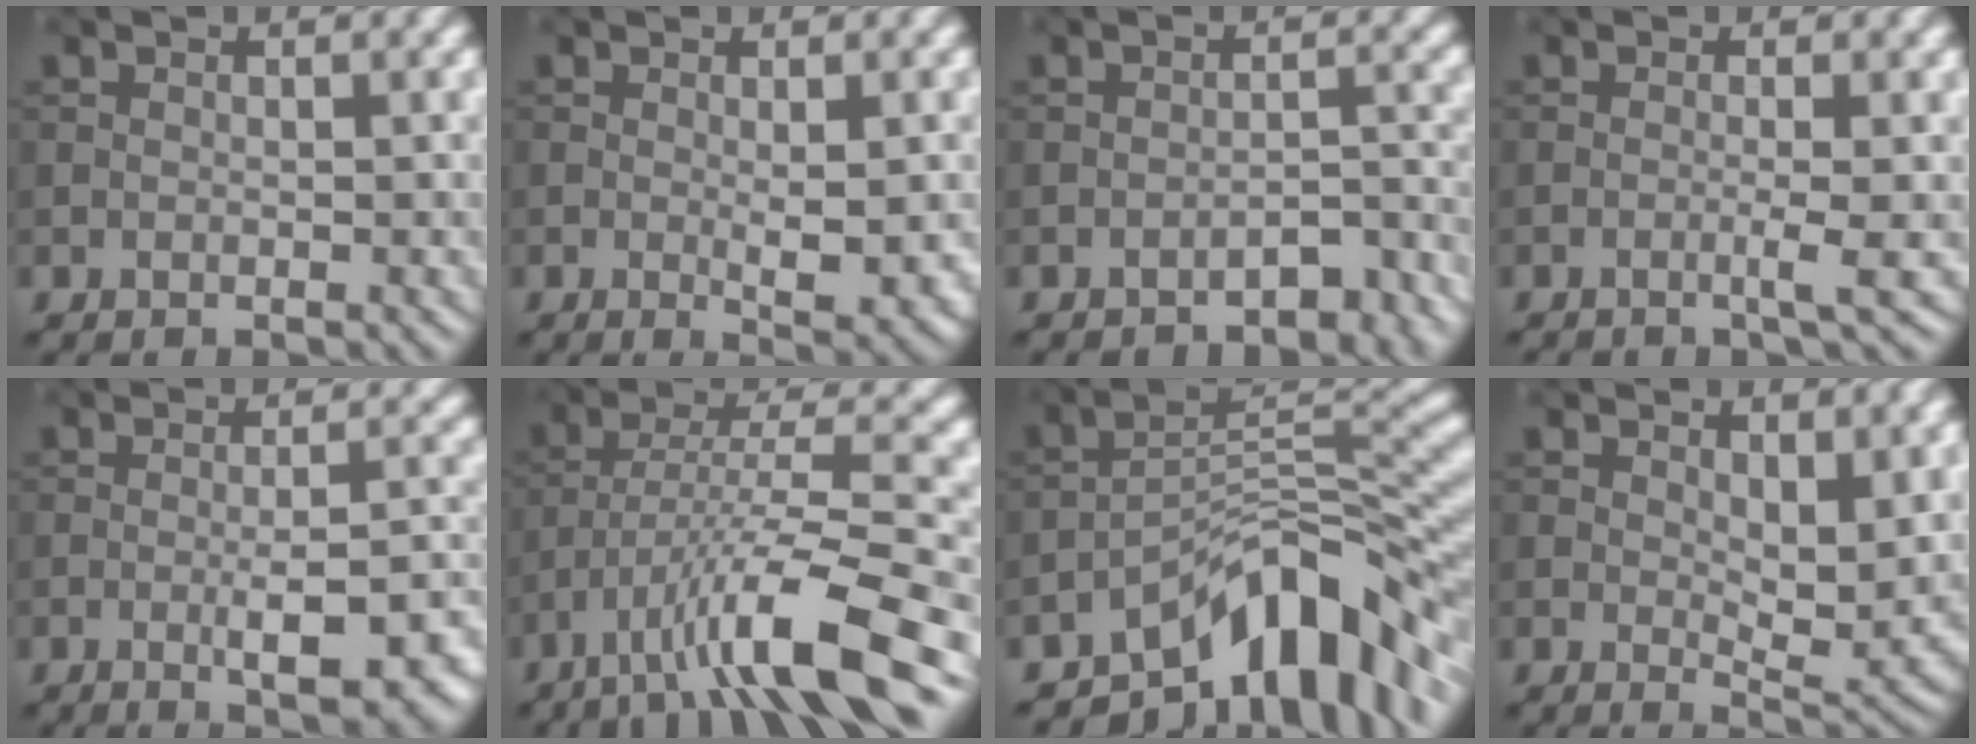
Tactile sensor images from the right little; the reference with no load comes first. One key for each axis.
{"total": 3.4, "fx": -0.3, "fy": 0.9, "fz": 3.3, "tx": -0.050, "ty": -0.009, "tz": 0.000}
{"total": 4.2, "fx": -3.8, "fy": 0.8, "fz": 1.6, "tx": -0.018, "ty": 0.005, "tz": -0.050}
{"total": 2.0, "fx": -0.5, "fy": 0.3, "fz": 1.9, "tx": -0.026, "ty": 0.000, "tz": -0.016}
{"total": 7.0, "fx": -2.4, "fy": 2.0, "fz": 6.2, "tx": -0.095, "ty": -0.009, "tz": -0.028}
{"total": 9.4, "fx": -5.4, "fy": 1.4, "fz": 7.6, "tx": -0.128, "ty": 0.010, "tz": -0.097}
{"total": 11.4, "fx": -7.6, "fy": 4.2, "fz": 7.5, "tx": -0.091, "ty": 0.008, "tz": -0.141}
{"total": 4.6, "fx": 1.1, "fy": 2.1, "fz": 3.9, "tx": -0.061, "ty": -0.014, "tz": 0.022}